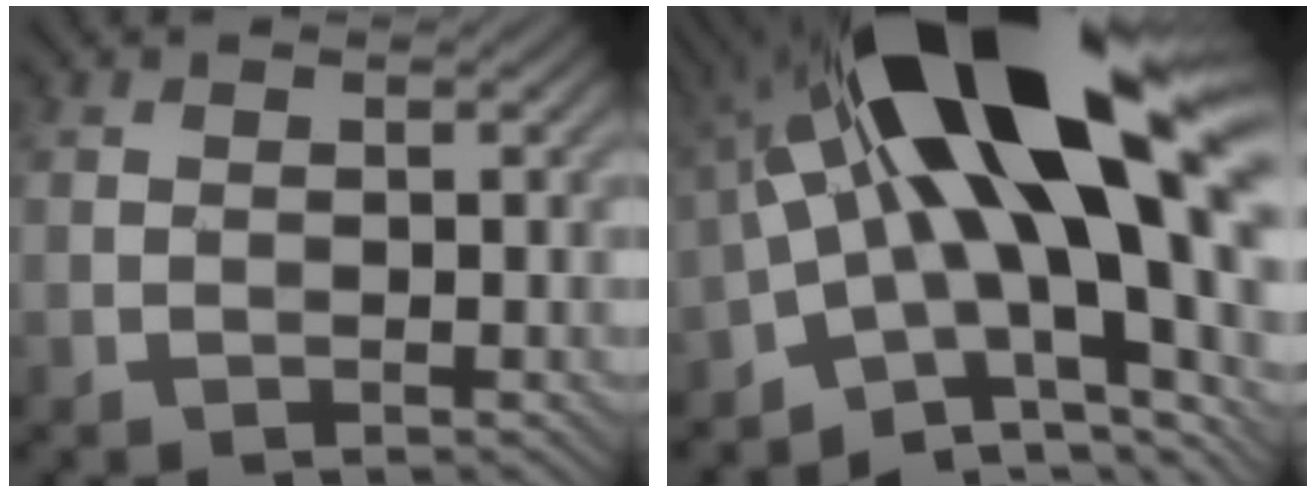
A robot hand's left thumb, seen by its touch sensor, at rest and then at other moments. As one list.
[{"total": 21.0, "force": [2.8, 9.5, 18.5], "torque": [-0.299, 0.009, 0.044]}]